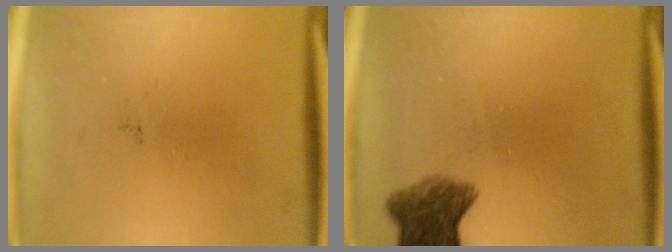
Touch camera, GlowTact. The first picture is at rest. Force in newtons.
{"total": 6.4}